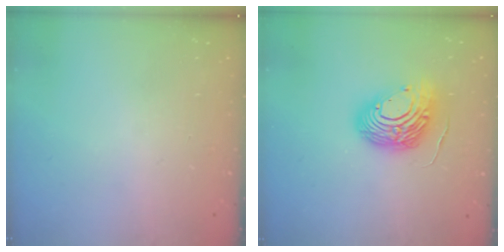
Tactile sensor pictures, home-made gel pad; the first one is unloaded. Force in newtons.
{"total": 13.9, "press": 13.7, "slide": 2.3}